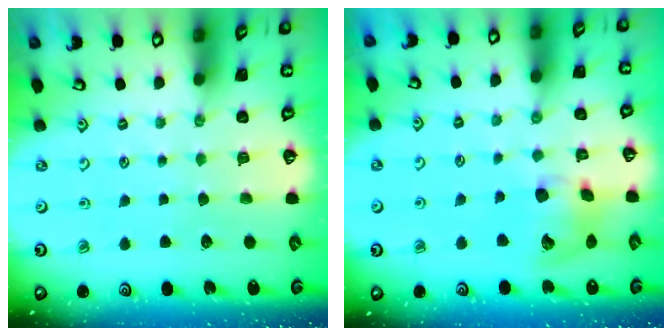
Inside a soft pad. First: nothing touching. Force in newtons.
{"total": 13.3, "press": 13.2, "slide": 2.1}